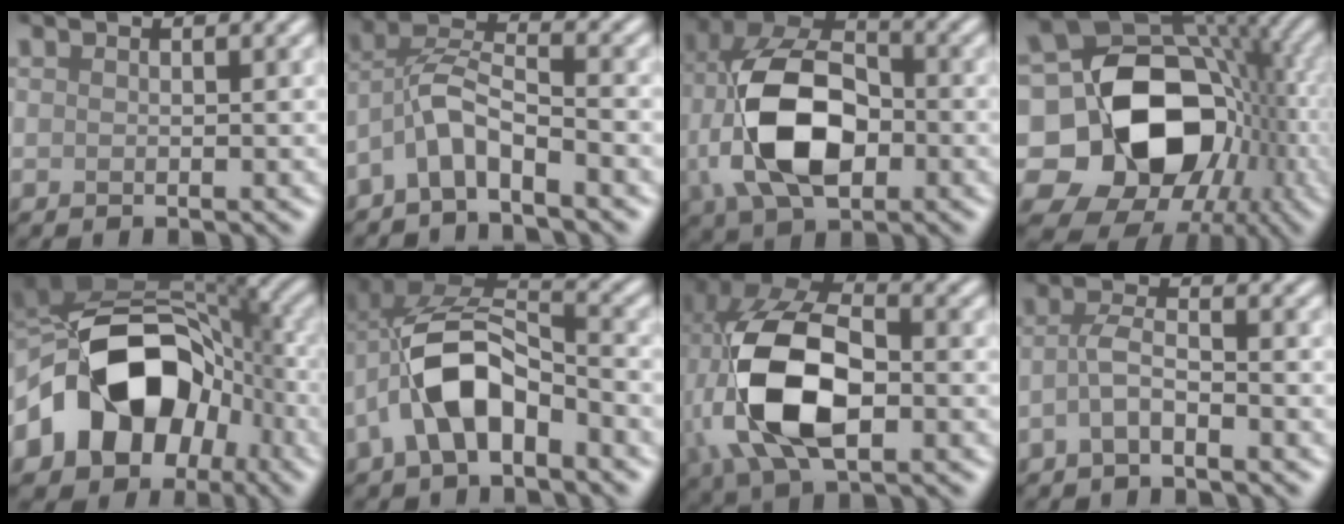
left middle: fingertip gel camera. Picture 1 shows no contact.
{"total": 4.0, "force": [-2.7, 0.9, 2.8], "torque": [-0.058, 0.015, -0.060]}
{"total": 10.6, "force": [-1.8, 6.3, 8.4], "torque": [-0.180, 0.007, -0.036]}
{"total": 16.8, "force": [-2.0, 12.6, 10.9], "torque": [-0.181, -0.008, -0.026]}
{"total": 12.7, "force": [-4.1, 9.0, 8.1], "torque": [-0.130, 0.015, -0.085]}
{"total": 8.2, "force": [-2.7, 4.4, 6.3], "torque": [-0.131, 0.015, -0.052]}
{"total": 12.4, "force": [-1.2, 7.1, 10.0], "torque": [-0.216, 0.000, -0.020]}
{"total": 2.3, "force": [-1.2, 0.6, 1.9], "torque": [-0.044, 0.011, -0.031]}